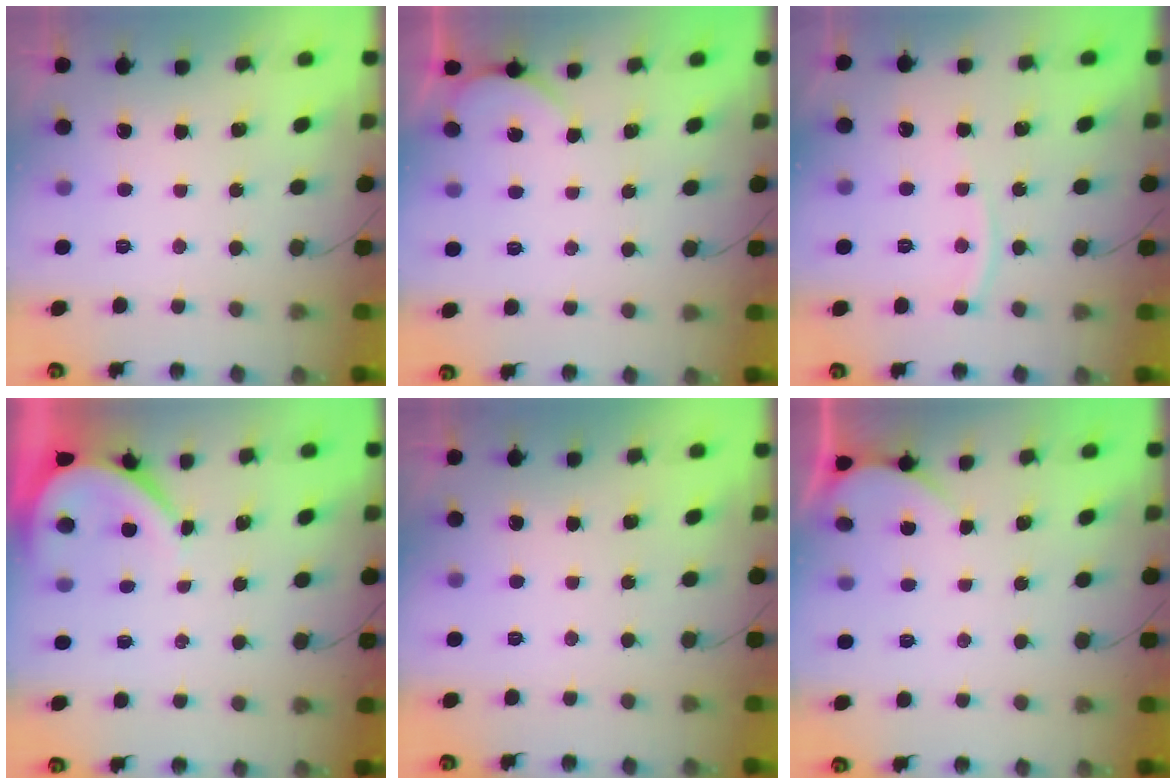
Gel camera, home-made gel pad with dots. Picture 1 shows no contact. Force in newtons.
{"total": 2.6, "press": 2.5, "slide": 0.5}
{"total": 5.4, "press": 5.3, "slide": 0.7}
{"total": 3.7, "press": 3.7, "slide": 0.3}
{"total": 0.0}
{"total": 2.3, "press": 2.3, "slide": 0.2}